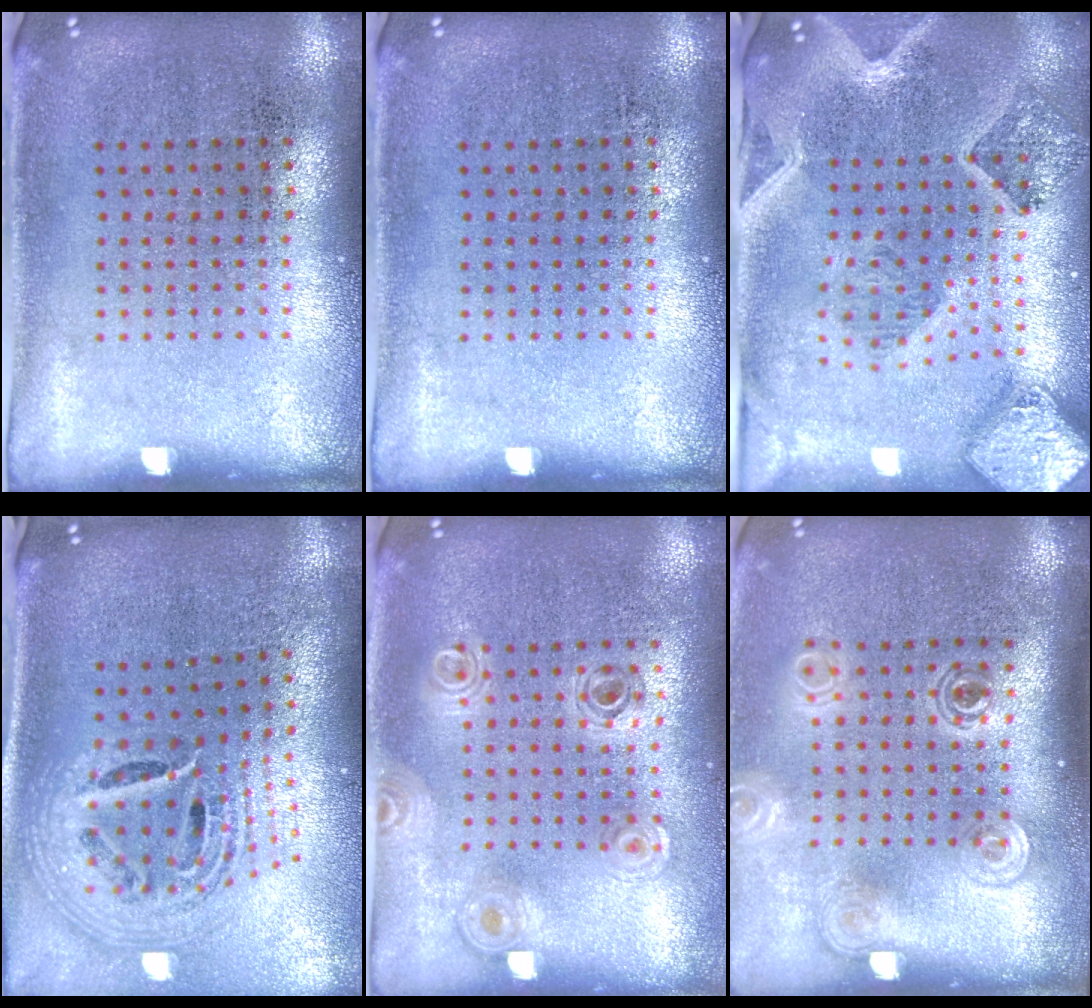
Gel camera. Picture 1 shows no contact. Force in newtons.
{"total": 0.0}
{"total": 2.3, "press": 2.1, "slide": 1.0}
{"total": 2.7, "press": 1.8, "slide": 1.9}
{"total": 0.8, "press": 0.8, "slide": 0.0}
{"total": 1.8, "press": 1.4, "slide": 1.2}